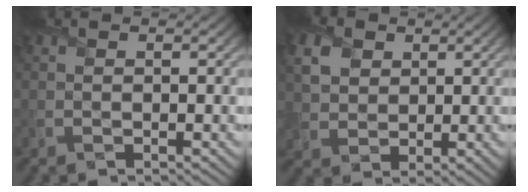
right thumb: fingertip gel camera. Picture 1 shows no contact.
{"total": 5.7, "force": [2.4, 4.1, 3.1], "torque": [-0.087, 0.004, 0.046]}